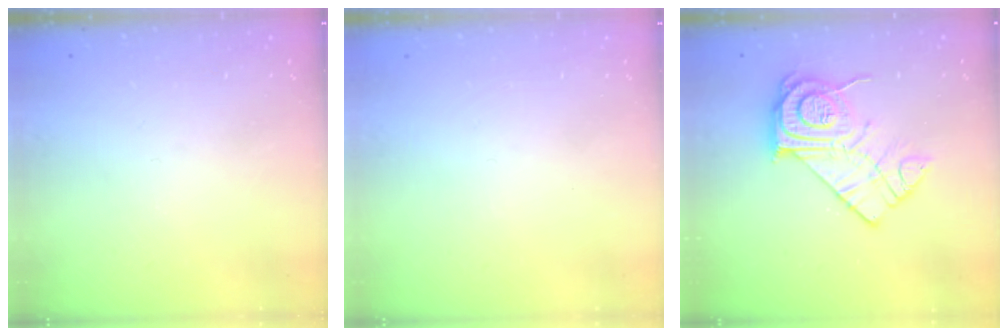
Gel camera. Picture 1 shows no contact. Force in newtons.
{"total": 1.8, "press": 1.7, "slide": 0.1}
{"total": 15.3, "press": 15.3, "slide": 1.0}